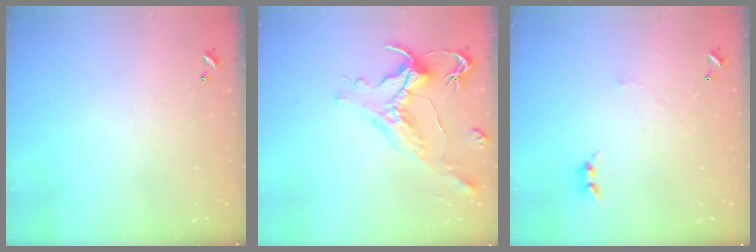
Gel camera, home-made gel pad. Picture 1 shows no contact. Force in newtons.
{"total": 1.8, "press": 1.4, "slide": 1.2}
{"total": 2.7, "press": 2.6, "slide": 0.4}